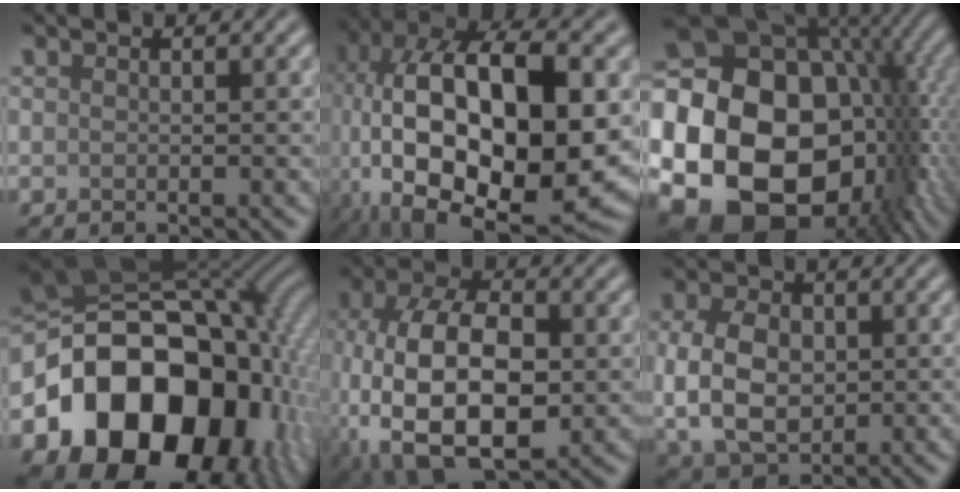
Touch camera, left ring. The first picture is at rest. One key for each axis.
{"total": 18.8, "fx": -0.7, "fy": 9.7, "fz": 16.1, "tx": -0.263, "ty": 0.017, "tz": -0.005}
{"total": 23.7, "fx": -3.2, "fy": 18.6, "fz": 14.3, "tx": -0.249, "ty": -0.008, "tz": -0.081}
{"total": 18.6, "fx": -5.0, "fy": 13.8, "fz": 11.3, "tx": -0.176, "ty": -0.024, "tz": -0.076}
{"total": 13.0, "fx": -2.6, "fy": 7.3, "fz": 10.4, "tx": -0.216, "ty": -0.011, "tz": -0.048}
{"total": 7.1, "fx": -0.1, "fy": 5.0, "fz": 5.1, "tx": -0.109, "ty": -0.004, "tz": -0.004}